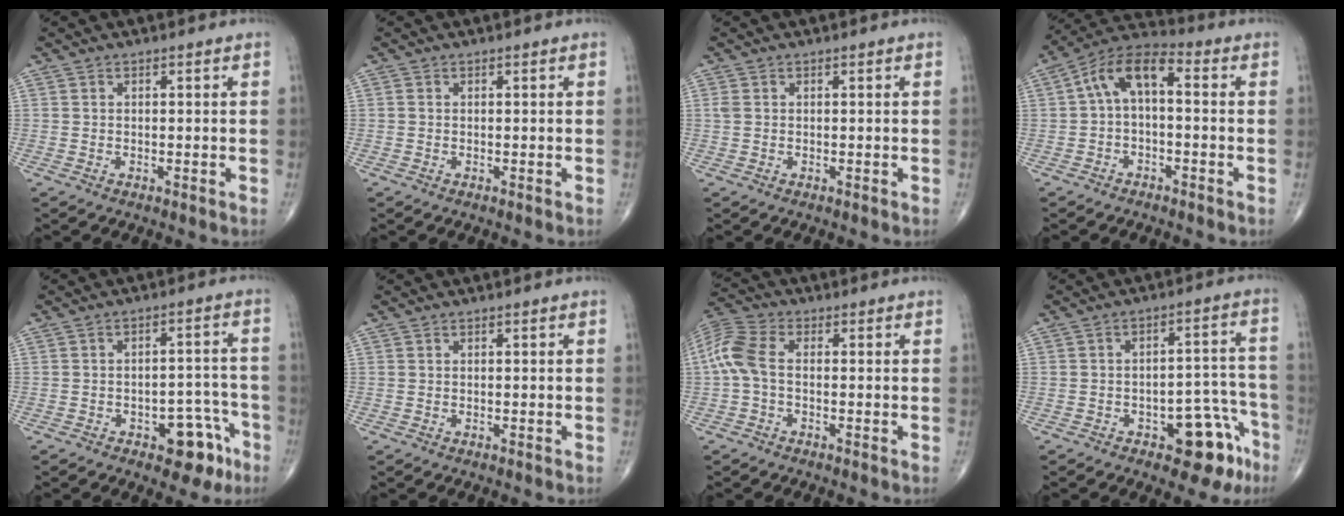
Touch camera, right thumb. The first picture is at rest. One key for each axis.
{"total": 0.0}
{"total": 1.0, "fx": 0.2, "fy": 0.6, "fz": 0.7, "tx": -0.023, "ty": 0.007, "tz": 0.007}
{"total": 9.1, "fx": 0.3, "fy": 4.6, "fz": 7.9, "tx": -0.135, "ty": 0.042, "tz": -0.007}
{"total": 8.7, "fx": -4.7, "fy": 4.6, "fz": 5.8, "tx": -0.043, "ty": 0.042, "tz": -0.059}
{"total": 0.0}
{"total": 7.4, "fx": -0.4, "fy": 4.2, "fz": 6.1, "tx": -0.147, "ty": 0.020, "tz": -0.019}
{"total": 11.2, "fx": -6.2, "fy": 5.3, "fz": 7.7, "tx": -0.056, "ty": 0.049, "tz": -0.079}